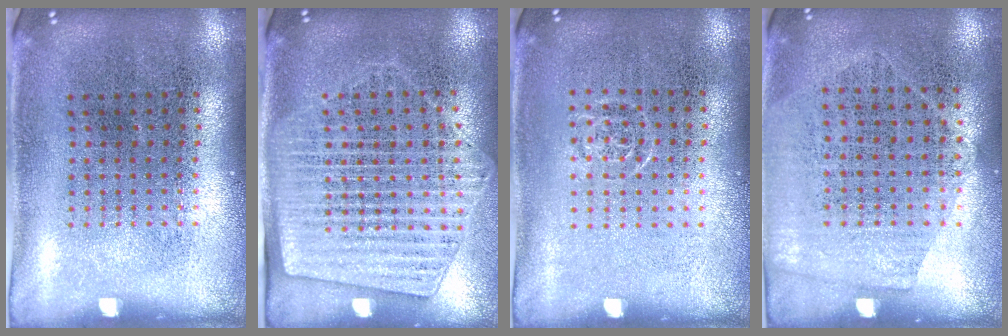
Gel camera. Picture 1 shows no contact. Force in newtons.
{"total": 1.8, "press": 1.5, "slide": 1.0}
{"total": 0.5, "press": 0.5, "slide": 0.2}
{"total": 1.4, "press": 1.2, "slide": 0.7}